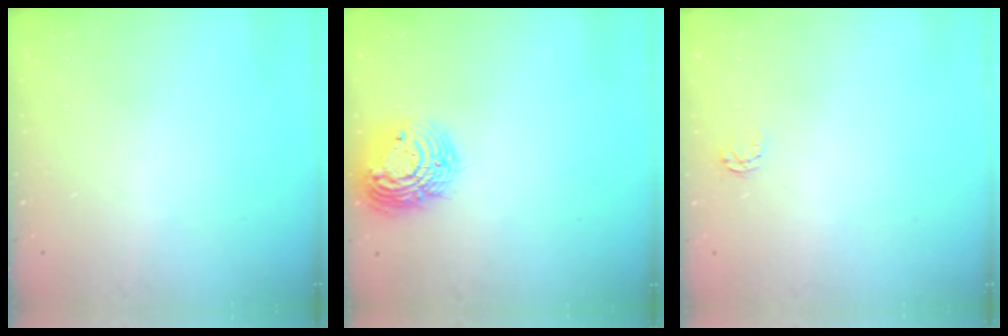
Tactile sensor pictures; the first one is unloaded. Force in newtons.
{"total": 15.5, "press": 15.4, "slide": 1.2}
{"total": 2.6, "press": 2.6, "slide": 0.4}